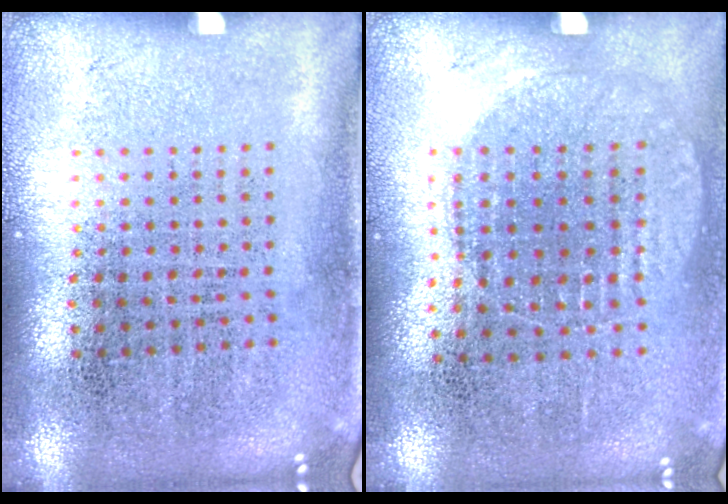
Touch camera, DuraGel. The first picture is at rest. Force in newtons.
{"total": 0.9, "press": 0.8, "slide": 0.4}